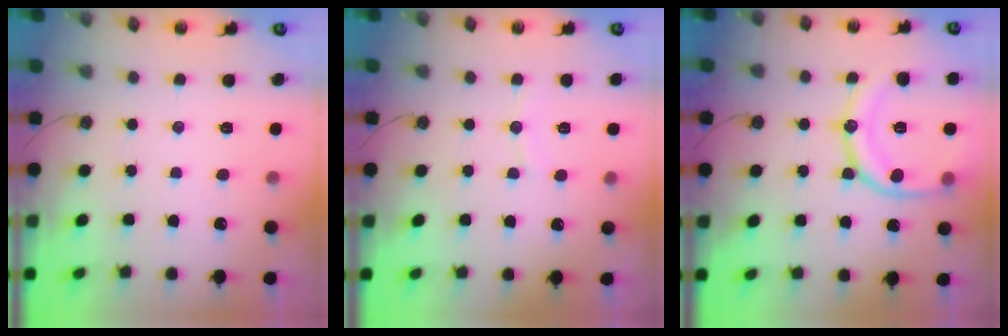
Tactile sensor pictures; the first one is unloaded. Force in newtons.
{"total": 3.8, "press": 3.8, "slide": 0.2}
{"total": 16.4, "press": 16.3, "slide": 1.9}